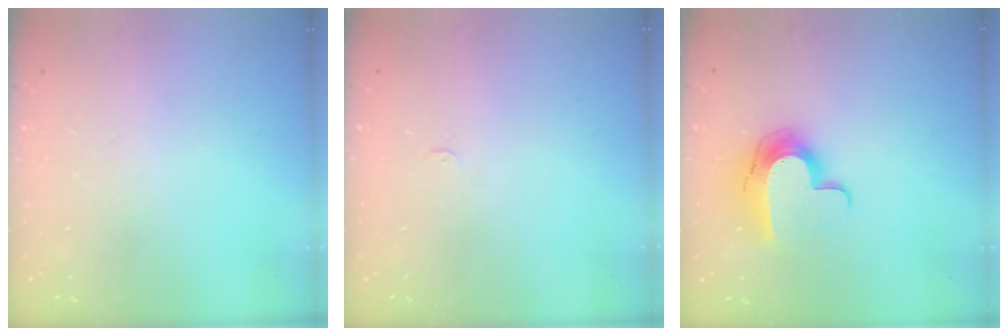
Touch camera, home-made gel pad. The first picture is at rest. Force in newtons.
{"total": 2.4, "press": 2.4, "slide": 0.3}
{"total": 12.1, "press": 12.0, "slide": 0.9}